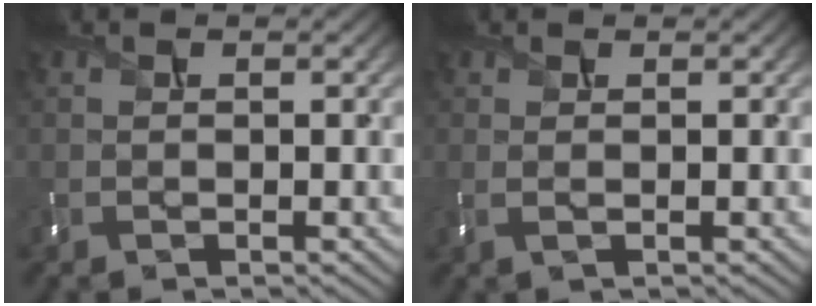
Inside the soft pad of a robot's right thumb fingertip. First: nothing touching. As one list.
[{"total": 1.0, "force": [0.4, 0.0, 1.0], "torque": [-0.023, 0.006, 0.006]}]